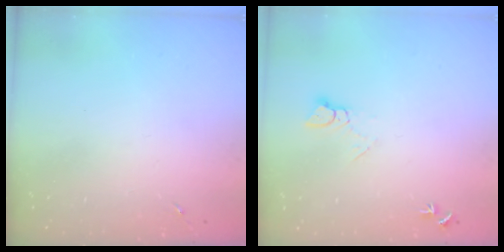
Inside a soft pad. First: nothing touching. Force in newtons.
{"total": 5.5, "press": 5.5, "slide": 0.5}